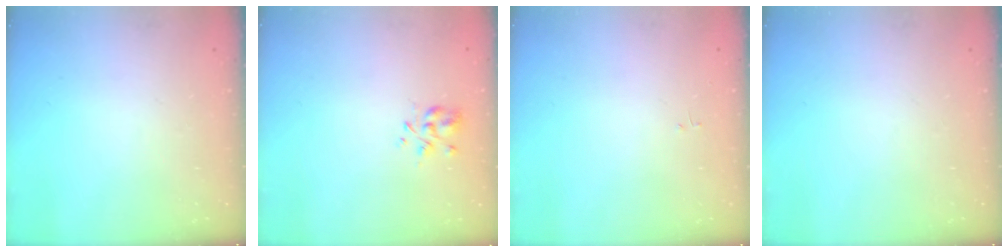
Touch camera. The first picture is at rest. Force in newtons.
{"total": 4.1, "press": 3.9, "slide": 1.4}
{"total": 0.0}
{"total": 0.0}